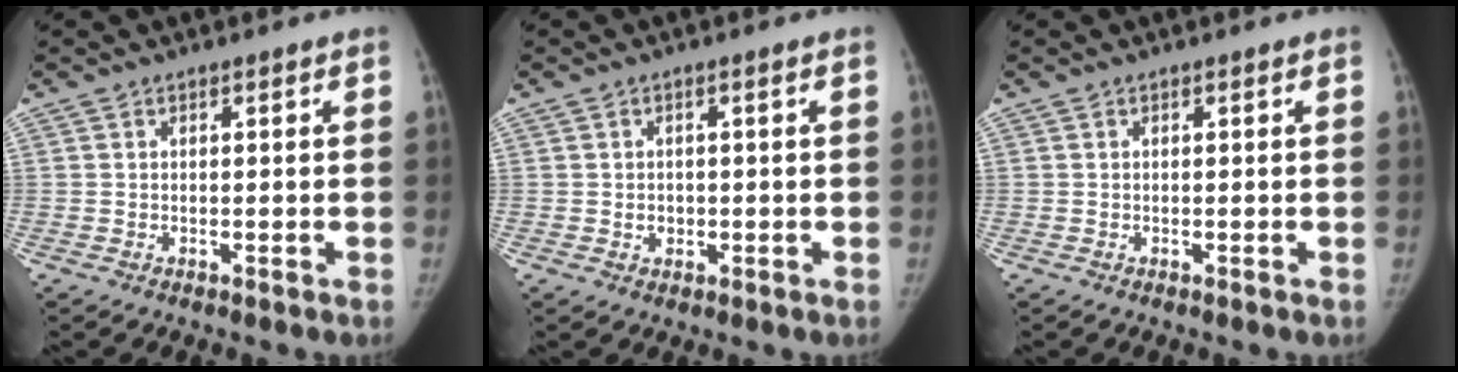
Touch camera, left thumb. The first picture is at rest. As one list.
[{"total": 1.9, "force": [-0.3, 1.7, 0.7], "torque": [0.005, 0.005, -0.003]}, {"total": 0.0}]